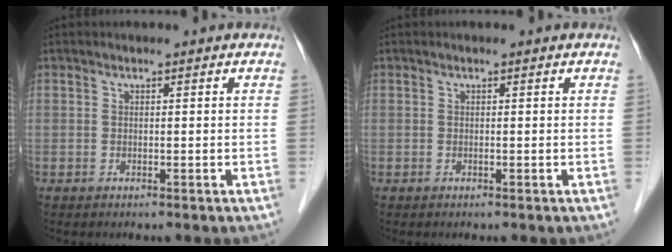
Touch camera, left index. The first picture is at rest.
{"total": 0.0}